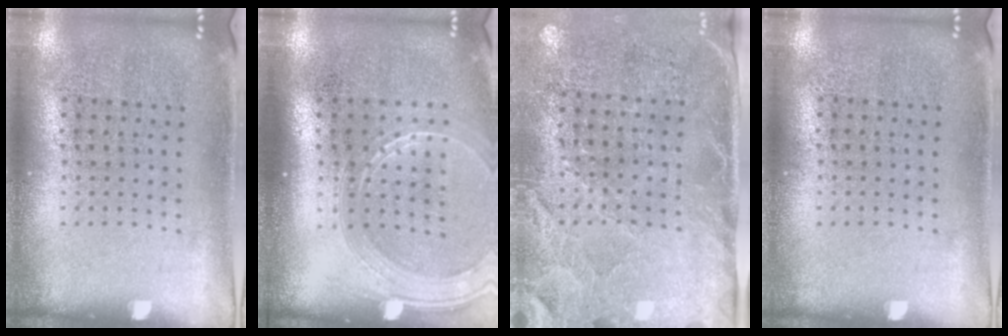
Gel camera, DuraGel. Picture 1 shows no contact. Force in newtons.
{"total": 1.9, "press": 1.7, "slide": 0.8}
{"total": 2.8, "press": 2.4, "slide": 1.3}
{"total": 0.0}